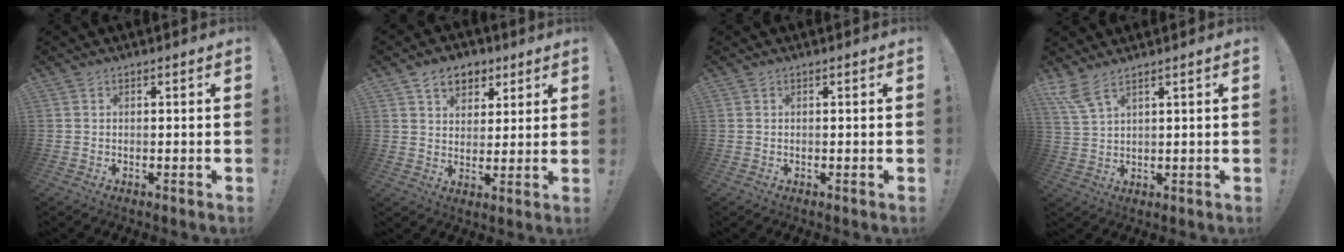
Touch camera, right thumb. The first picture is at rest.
{"total": 8.7, "force": [4.8, 6.4, 3.5], "torque": [-0.046, -0.019, 0.092]}
{"total": 0.0}
{"total": 5.4, "force": [3.8, 0.9, 3.7], "torque": [-0.082, -0.013, 0.074]}